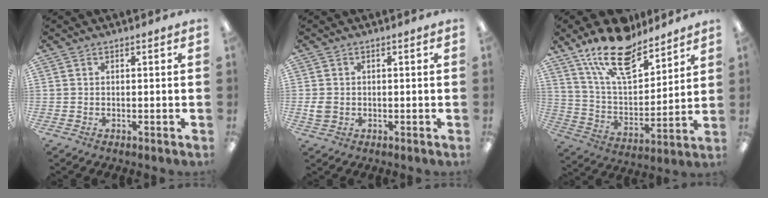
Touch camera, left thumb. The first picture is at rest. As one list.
[{"total": 2.7, "force": [-0.1, 2.2, 1.6], "torque": [-0.037, 0.004, -0.004]}, {"total": 18.4, "force": [14.1, 7.5, 9.1], "torque": [-0.173, -0.081, 0.250]}]